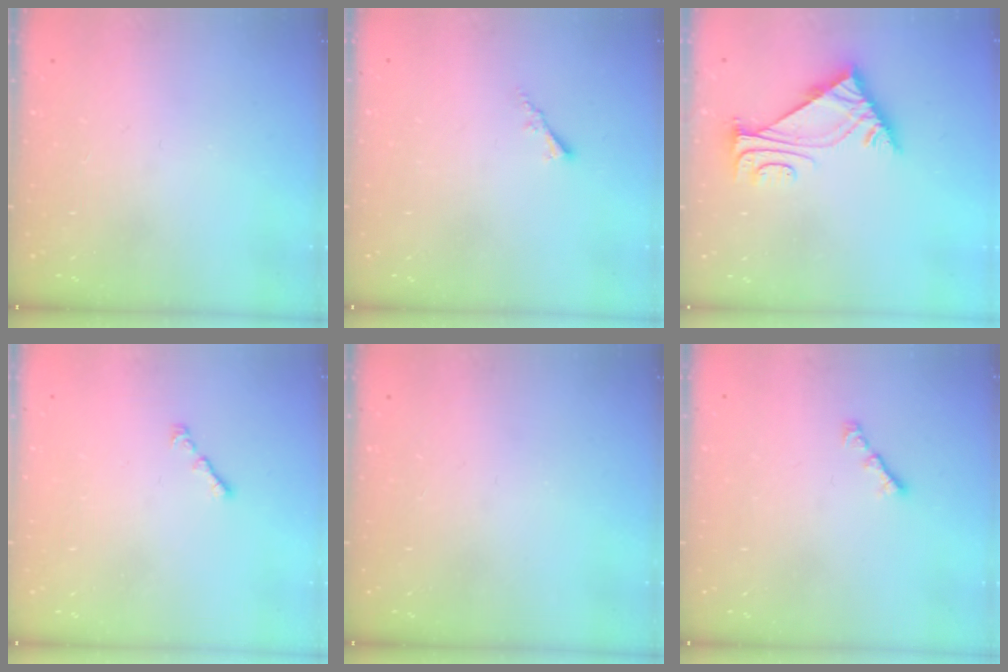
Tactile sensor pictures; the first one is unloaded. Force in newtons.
{"total": 1.7, "press": 1.6, "slide": 0.5}
{"total": 6.1, "press": 6.0, "slide": 1.1}
{"total": 0.9, "press": 0.8, "slide": 0.5}
{"total": 0.0}
{"total": 1.9, "press": 1.8, "slide": 0.6}